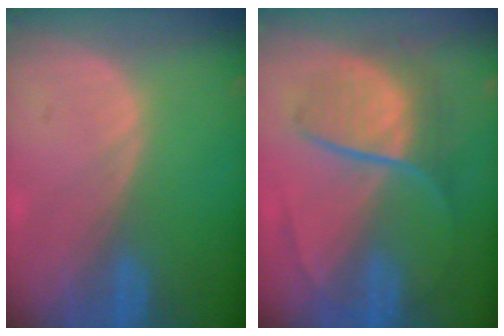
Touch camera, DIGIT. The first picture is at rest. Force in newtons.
{"total": 7.2, "press": 7.0, "slide": 1.8}